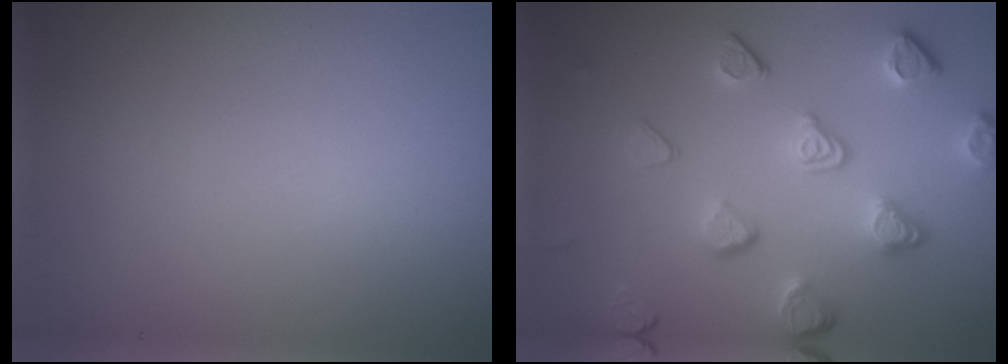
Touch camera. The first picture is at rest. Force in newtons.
{"total": 4.9, "press": 3.7, "slide": 3.3}